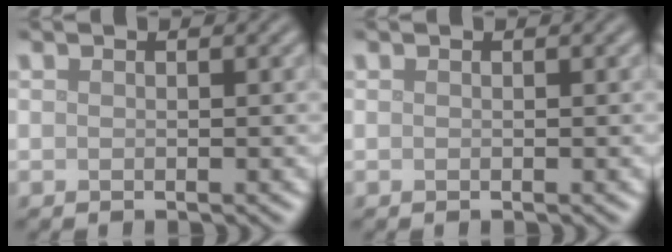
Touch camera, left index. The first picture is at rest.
{"total": 0.0}